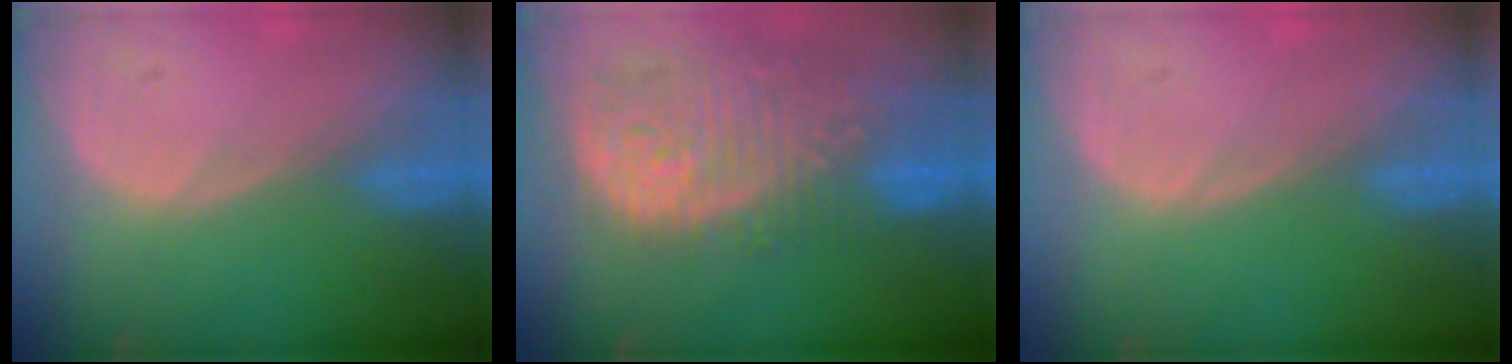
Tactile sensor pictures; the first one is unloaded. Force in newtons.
{"total": 13.4, "press": 11.3, "slide": 7.3}
{"total": 0.0}